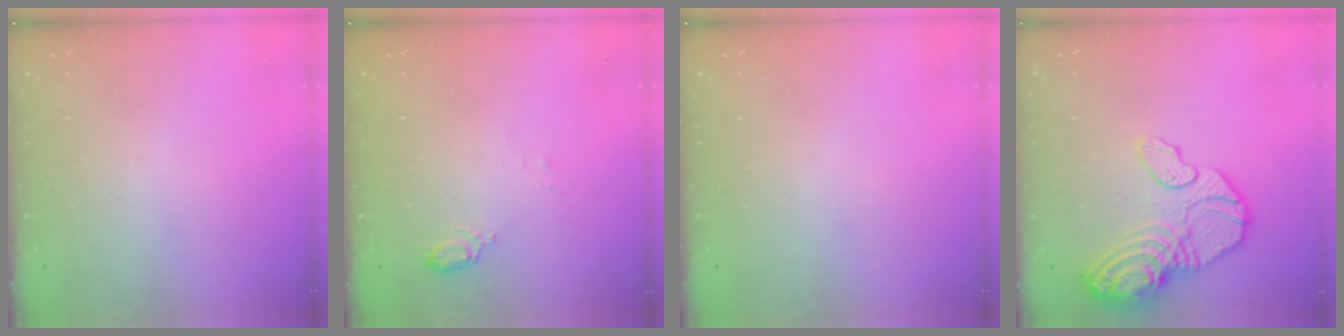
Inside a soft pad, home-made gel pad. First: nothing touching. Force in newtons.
{"total": 5.6, "press": 5.6, "slide": 0.6}
{"total": 0.0}
{"total": 16.4, "press": 16.3, "slide": 1.9}